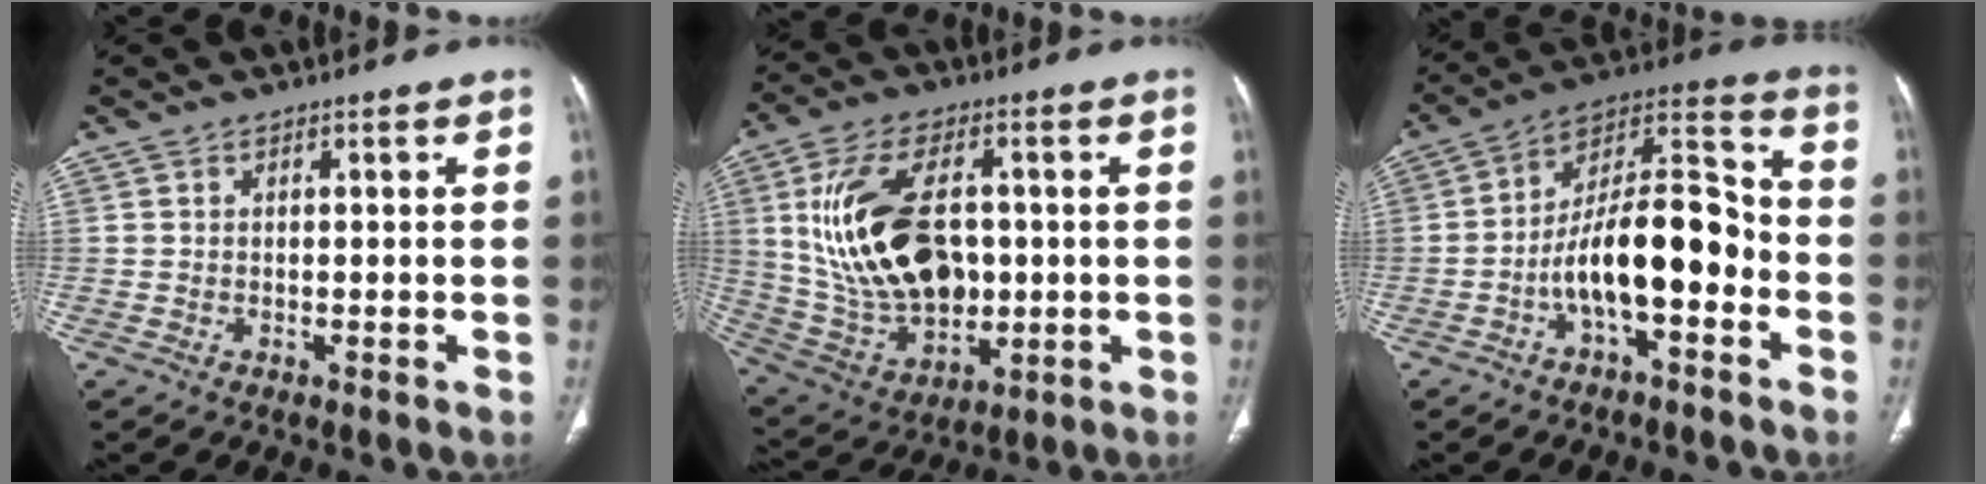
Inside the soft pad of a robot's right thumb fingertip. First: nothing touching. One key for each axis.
{"total": 21.0, "fx": 2.2, "fy": 12.7, "fz": 16.5, "tx": -0.298, "ty": -0.008, "tz": 0.056}
{"total": 16.2, "fx": -4.7, "fy": 7.0, "fz": 13.8, "tx": -0.219, "ty": 0.067, "tz": -0.082}